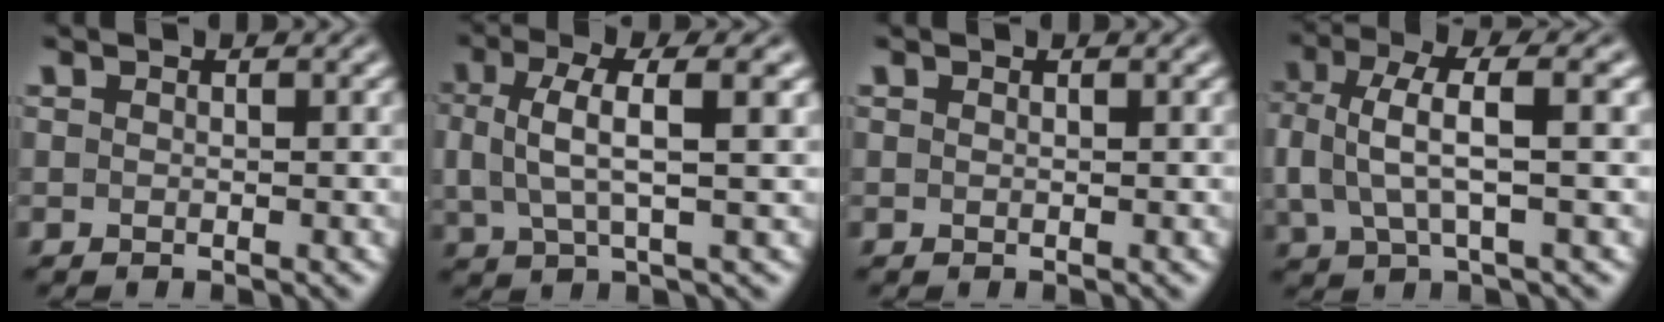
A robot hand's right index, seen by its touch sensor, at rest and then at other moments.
{"total": 4.6, "force": [1.0, 1.4, 4.3], "torque": [-0.087, -0.002, 0.025]}
{"total": 0.0}
{"total": 5.4, "force": [0.8, 2.5, 4.8], "torque": [-0.100, 0.000, 0.016]}